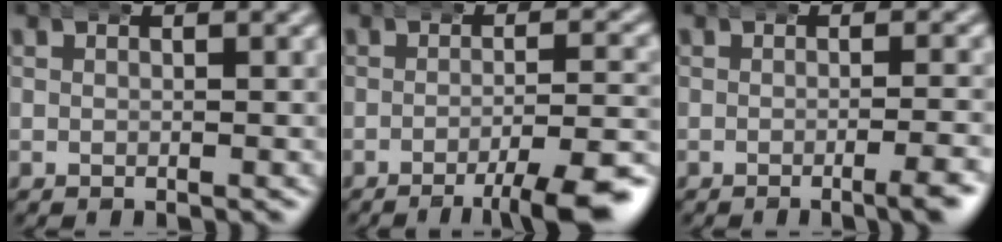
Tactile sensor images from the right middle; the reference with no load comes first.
{"total": 6.0, "force": [-4.1, 0.7, 4.3], "torque": [-0.056, -0.004, -0.064]}
{"total": 2.3, "force": [-1.3, -0.2, 1.8], "torque": [-0.027, 0.005, -0.025]}